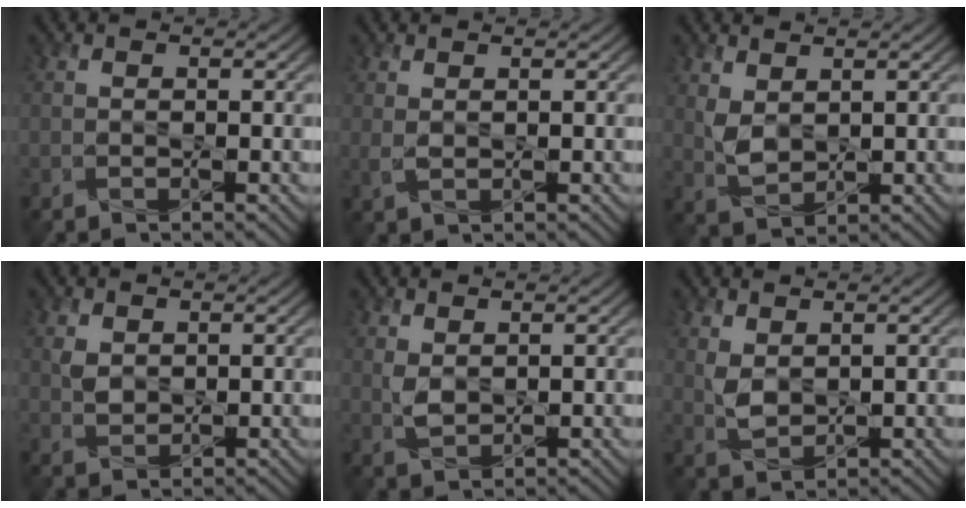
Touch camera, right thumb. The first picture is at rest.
{"total": 1.2, "force": [0.6, 0.5, 0.9], "torque": [-0.029, -0.002, 0.016]}
{"total": 3.2, "force": [1.5, 1.9, 2.1], "torque": [-0.058, -0.004, 0.033]}
{"total": 2.0, "force": [0.7, 1.5, 1.1], "torque": [-0.031, -0.002, 0.018]}
{"total": 2.1, "force": [0.9, 1.2, 1.5], "torque": [-0.042, -0.004, 0.023]}
{"total": 2.8, "force": [1.3, 1.6, 1.9], "torque": [-0.052, -0.004, 0.030]}